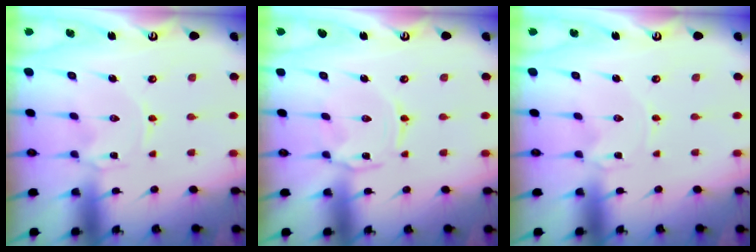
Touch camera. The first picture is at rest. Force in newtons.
{"total": 1.5, "press": 1.5, "slide": 0.4}
{"total": 0.0}